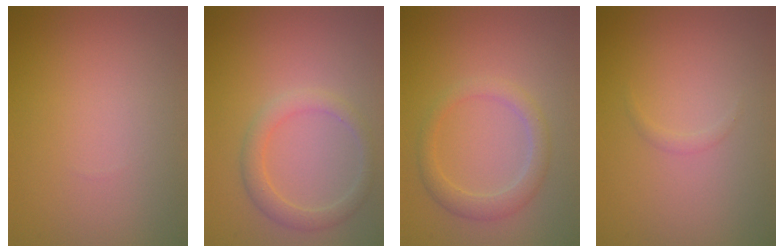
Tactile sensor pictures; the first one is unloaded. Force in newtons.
{"total": 2.2, "press": 2.2, "slide": 0.1}
{"total": 2.5, "press": 2.5, "slide": 0.1}
{"total": 0.5, "press": 0.5, "slide": 0.0}